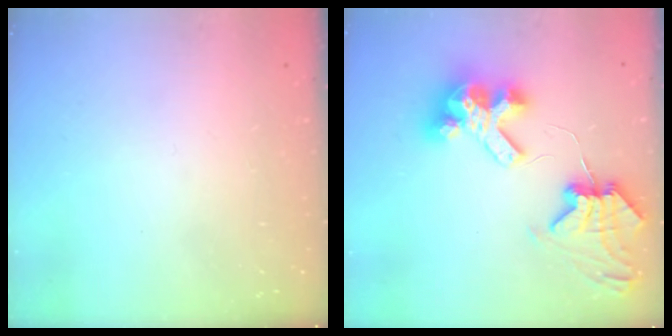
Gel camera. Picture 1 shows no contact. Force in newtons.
{"total": 10.4, "press": 10.4, "slide": 1.4}